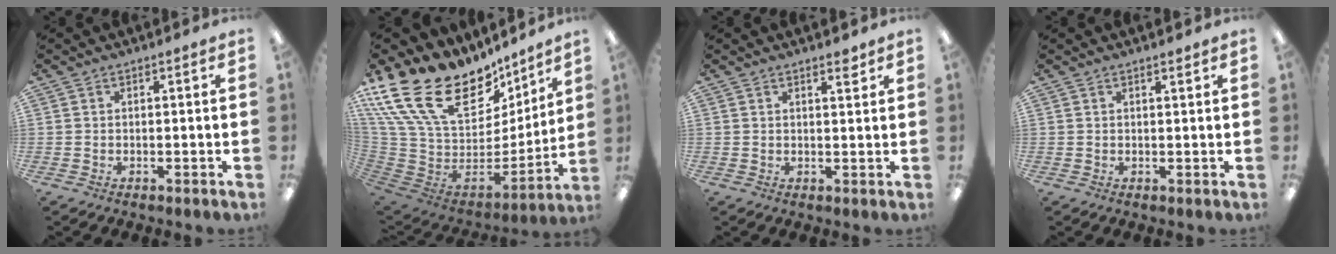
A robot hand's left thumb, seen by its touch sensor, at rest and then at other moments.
{"total": 27.4, "force": [16.6, 15.4, 15.4], "torque": [-0.296, -0.115, 0.329]}
{"total": 2.2, "force": [1.9, 0.4, 1.1], "torque": [-0.008, -0.008, 0.030]}
{"total": 1.0, "force": [0.8, 0.1, 0.6], "torque": [-0.012, -0.001, 0.015]}